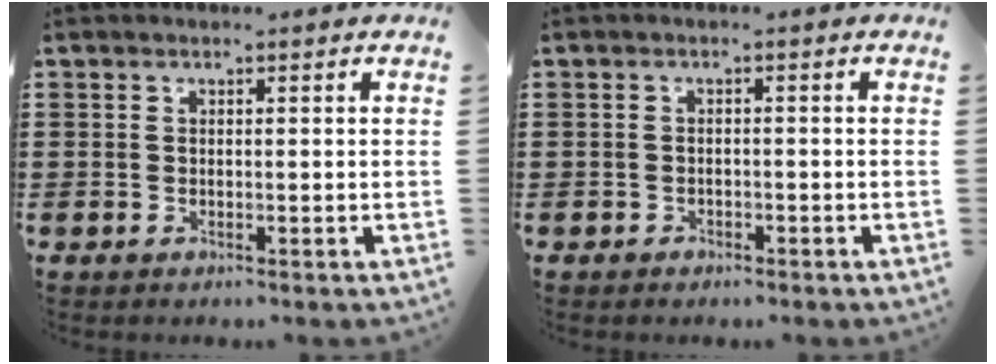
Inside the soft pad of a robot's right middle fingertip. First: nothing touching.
{"total": 0.9, "force": [-0.8, 0.5, 0.1], "torque": [-0.004, 0.002, -0.019]}